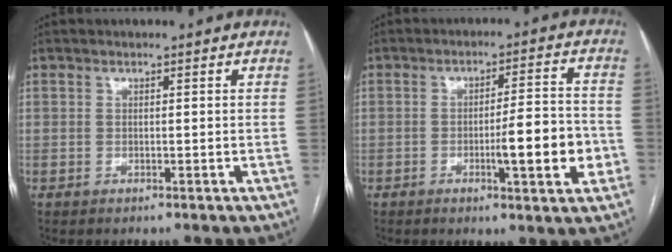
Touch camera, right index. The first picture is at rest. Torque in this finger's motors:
{"motor_torque": [1.30, -0.28, 0.60, 0.11]}